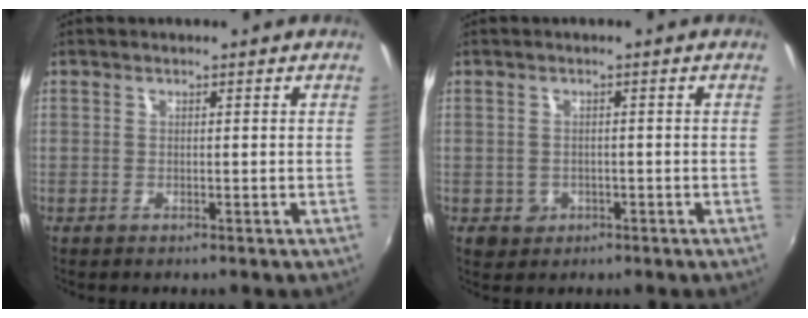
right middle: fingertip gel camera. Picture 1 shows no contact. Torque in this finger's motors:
{"motor_torque": [0.16, -0.24, 0.00, 0.00]}